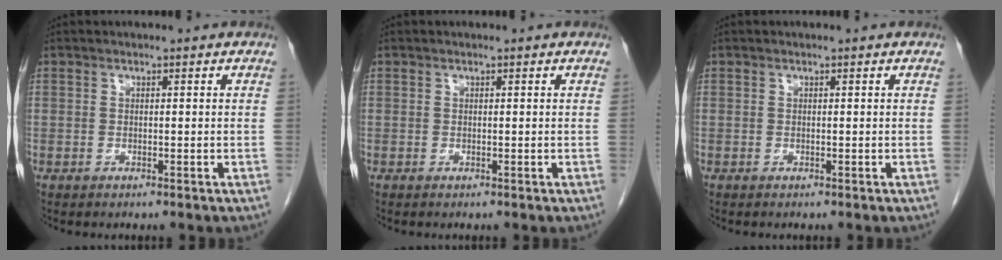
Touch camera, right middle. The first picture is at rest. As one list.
[{"total": 0.0}, {"total": 0.0}]